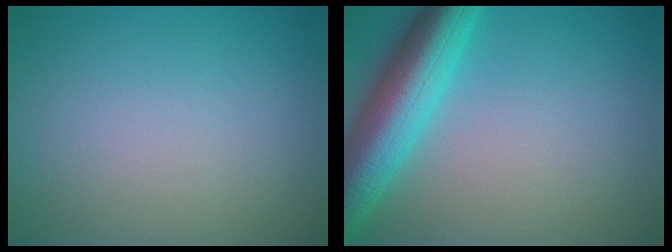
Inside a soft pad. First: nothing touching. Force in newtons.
{"total": 8.0, "press": 8.0, "slide": 0.3}